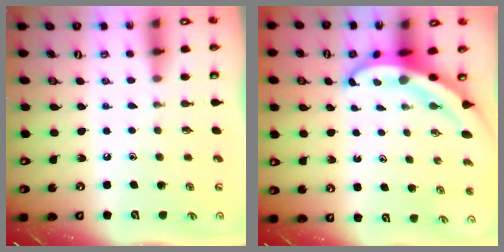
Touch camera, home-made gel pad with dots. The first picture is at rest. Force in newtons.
{"total": 5.3, "press": 5.2, "slide": 0.7}